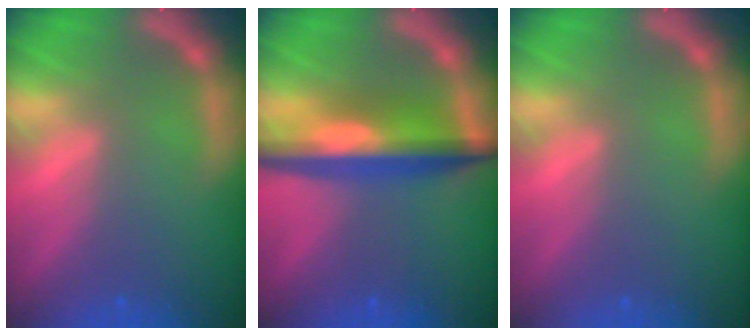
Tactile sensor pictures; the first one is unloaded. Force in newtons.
{"total": 7.4}
{"total": 0.0}